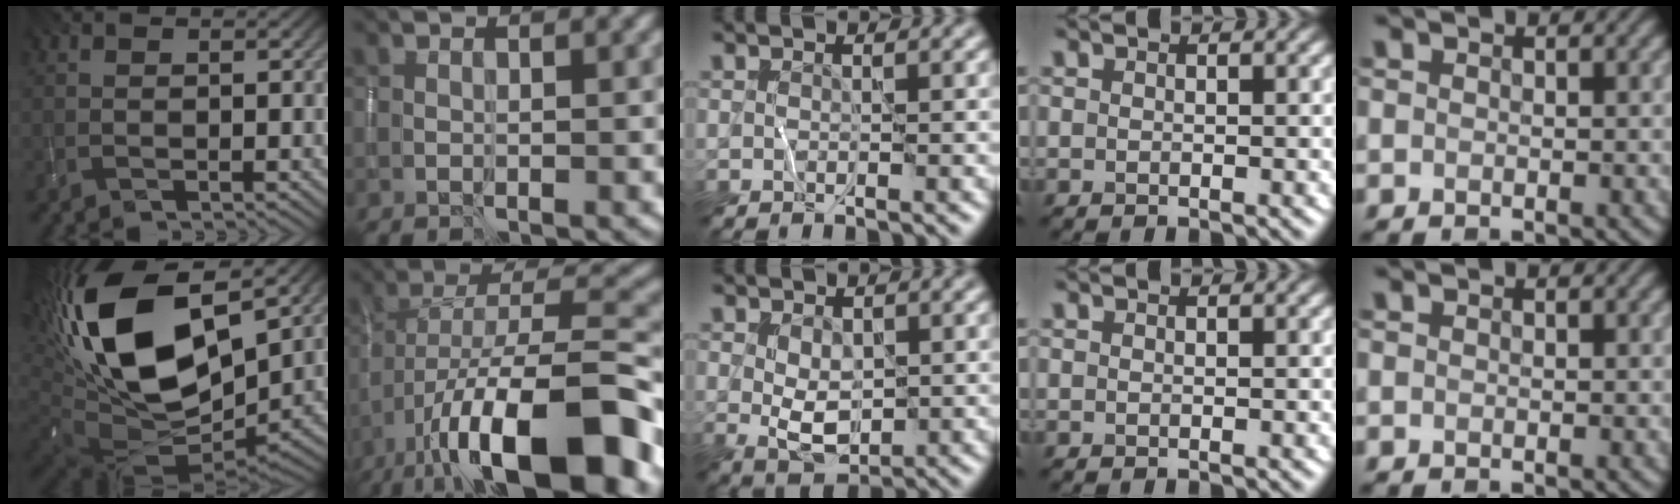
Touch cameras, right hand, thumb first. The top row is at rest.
{"thumb": {"total": 20.5, "force": [5.3, 11.6, 16.1], "torque": [-0.357, -0.003, 0.109]}, "index": {"total": 15.9, "force": [-8.3, 5.3, 12.6], "torque": [-0.205, 0.012, -0.140]}, "middle": {"total": 3.4, "force": [0.1, 2.1, 2.7], "torque": [-0.049, -0.009, 0.006]}}